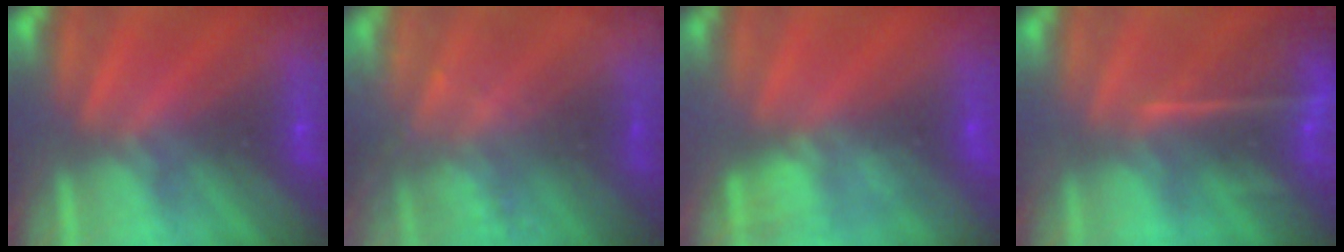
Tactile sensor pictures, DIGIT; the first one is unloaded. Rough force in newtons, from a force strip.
{"total": 2.4}
{"total": 7.3}
{"total": 7.6}